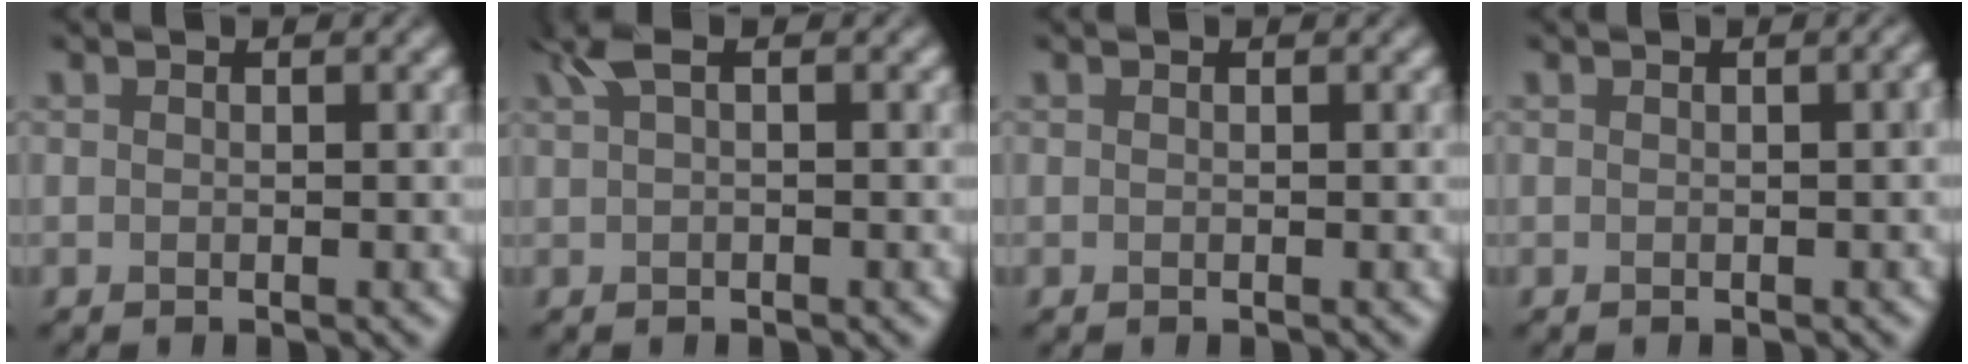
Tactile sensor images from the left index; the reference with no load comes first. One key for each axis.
{"total": 2.1, "fx": 0.9, "fy": 0.7, "fz": 1.7, "tx": -0.036, "ty": 0.006, "tz": 0.016}
{"total": 0.0}
{"total": 0.9, "fx": 0.0, "fy": 0.2, "fz": 0.8, "tx": -0.009, "ty": 0.003, "tz": 0.002}